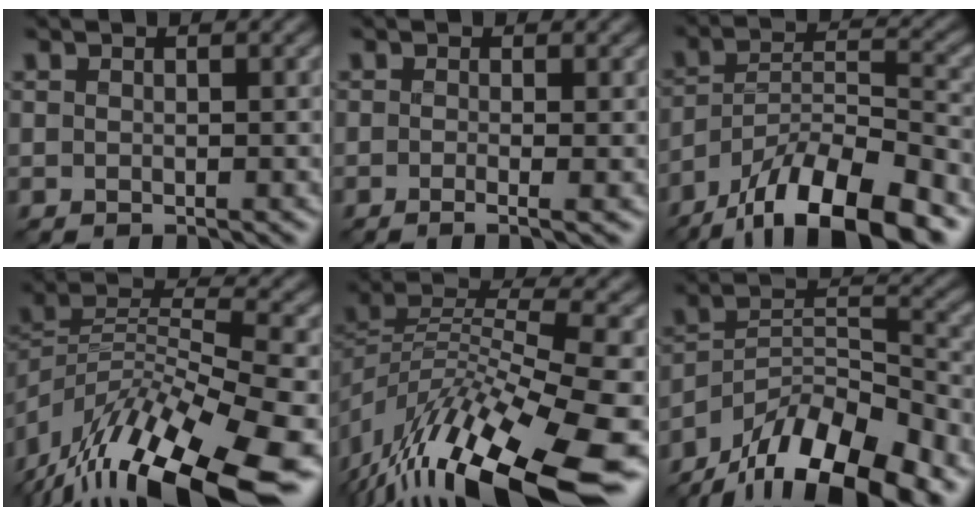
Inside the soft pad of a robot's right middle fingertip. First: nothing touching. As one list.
[{"total": 2.1, "force": [-0.4, 0.8, 2.0], "torque": [-0.023, -0.008, -0.016]}, {"total": 12.8, "force": [-9.4, 3.7, 7.9], "torque": [-0.134, 0.009, -0.172]}, {"total": 15.9, "force": [-10.6, 4.3, 11.1], "torque": [-0.218, 0.012, -0.183]}, {"total": 15.6, "force": [-8.5, 4.6, 12.2], "torque": [-0.237, 0.004, -0.145]}, {"total": 14.2, "force": [-10.3, 5.2, 8.1], "torque": [-0.147, 0.011, -0.182]}]